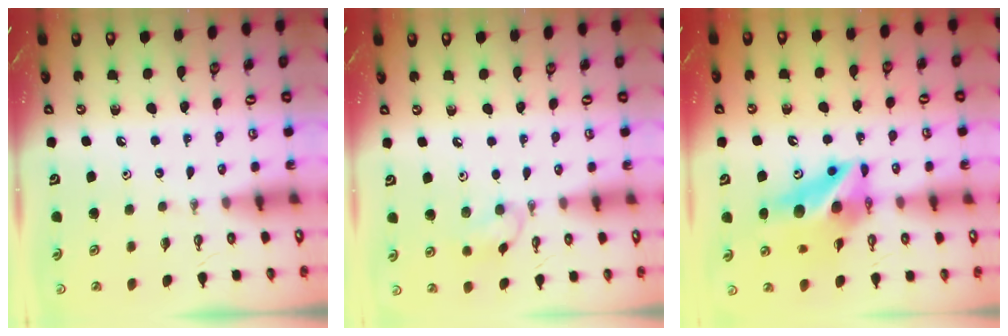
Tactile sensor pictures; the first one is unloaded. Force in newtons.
{"total": 8.1, "press": 7.7, "slide": 2.7}
{"total": 12.4, "press": 12.3, "slide": 1.2}